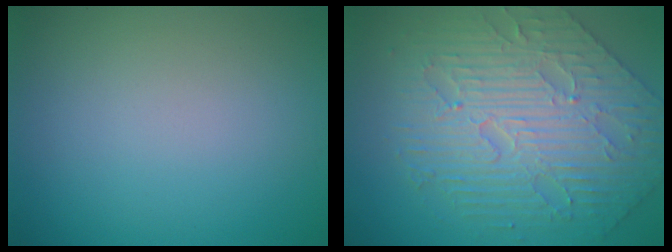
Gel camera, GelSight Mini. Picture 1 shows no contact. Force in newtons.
{"total": 6.4, "press": 5.4, "slide": 3.4}